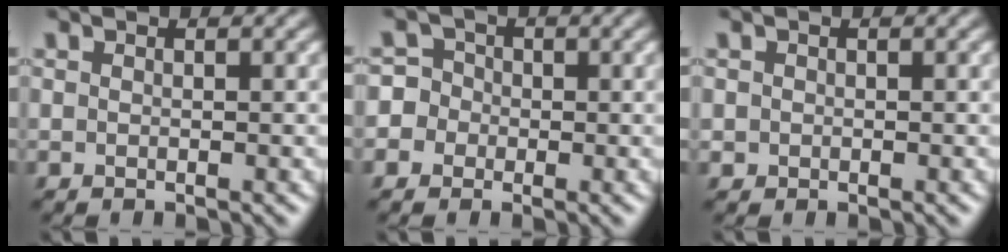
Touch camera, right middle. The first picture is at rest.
{"total": 5.0, "force": [-1.5, 4.6, 1.1], "torque": [-0.003, 0.020, -0.059]}
{"total": 0.6, "force": [0.0, 0.6, 0.1], "torque": [0.005, -0.003, -0.003]}